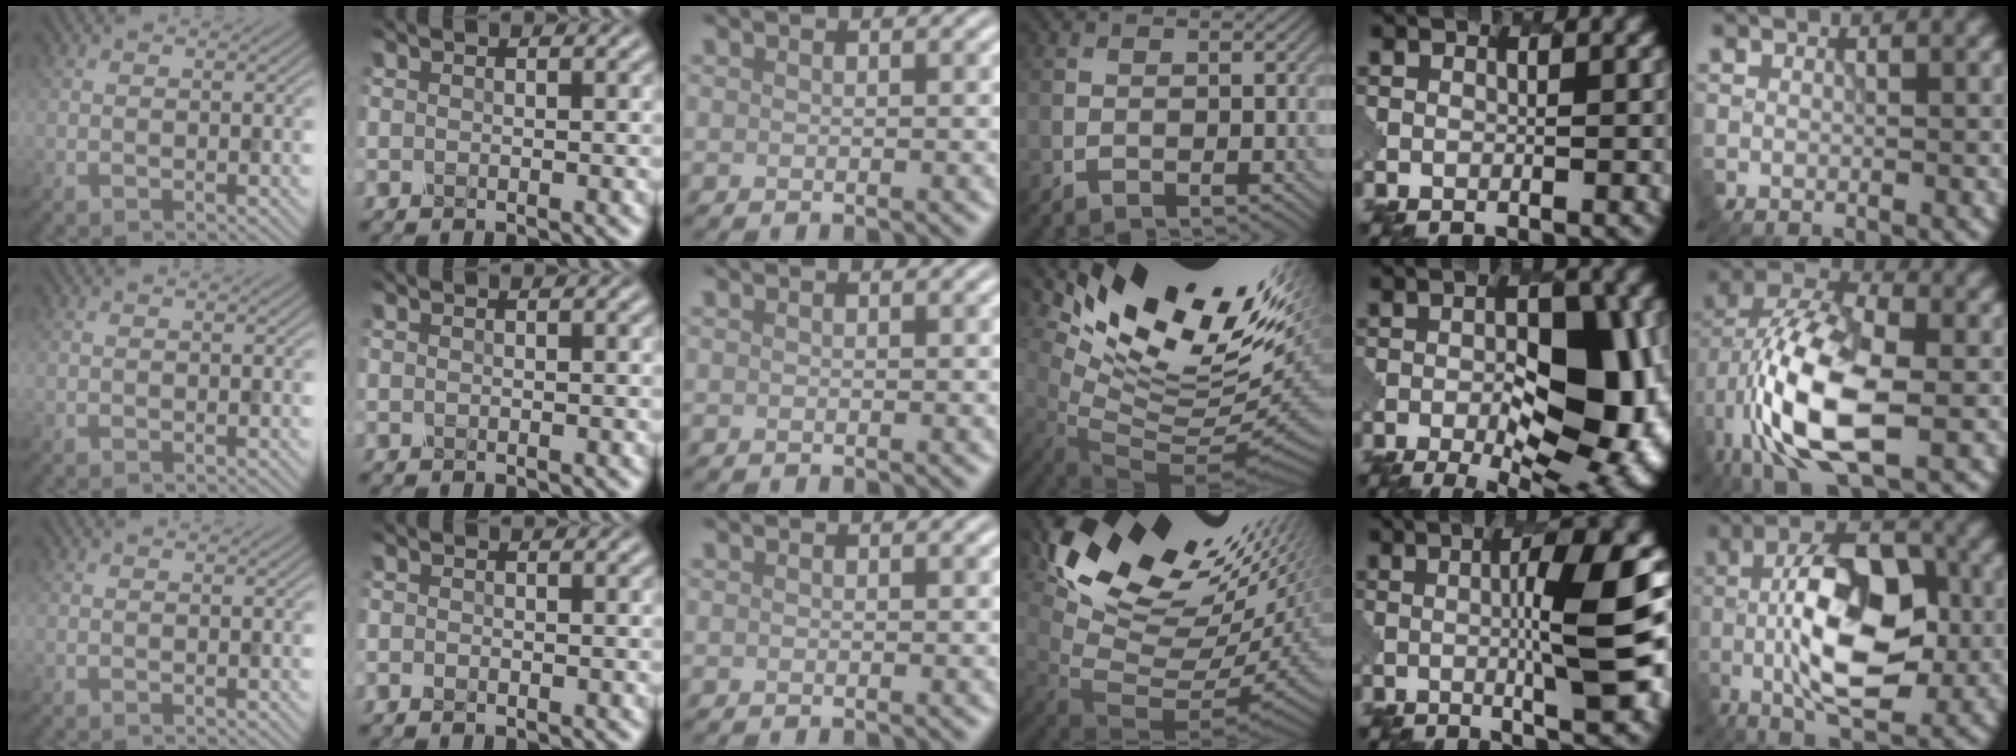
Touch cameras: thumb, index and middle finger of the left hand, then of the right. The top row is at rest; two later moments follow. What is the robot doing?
{"motion": "dispense", "object": "glue stick"}